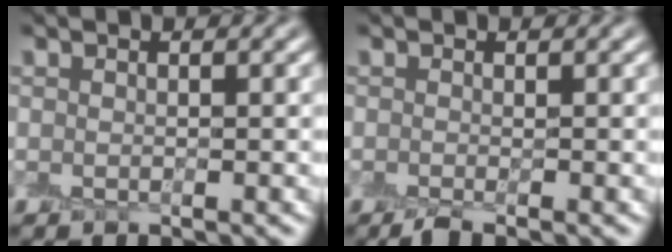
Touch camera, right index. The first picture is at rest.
{"total": 1.1, "force": [-0.8, -0.1, 0.7], "torque": [-0.017, -0.006, -0.018]}